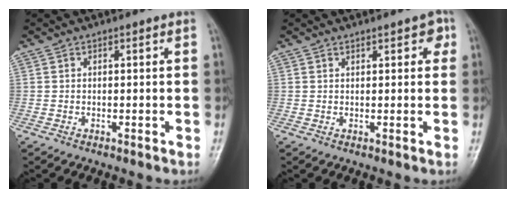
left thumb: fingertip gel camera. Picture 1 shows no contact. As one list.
[{"total": 2.7, "force": [1.4, 1.3, 1.9], "torque": [-0.007, -0.001, 0.015]}]